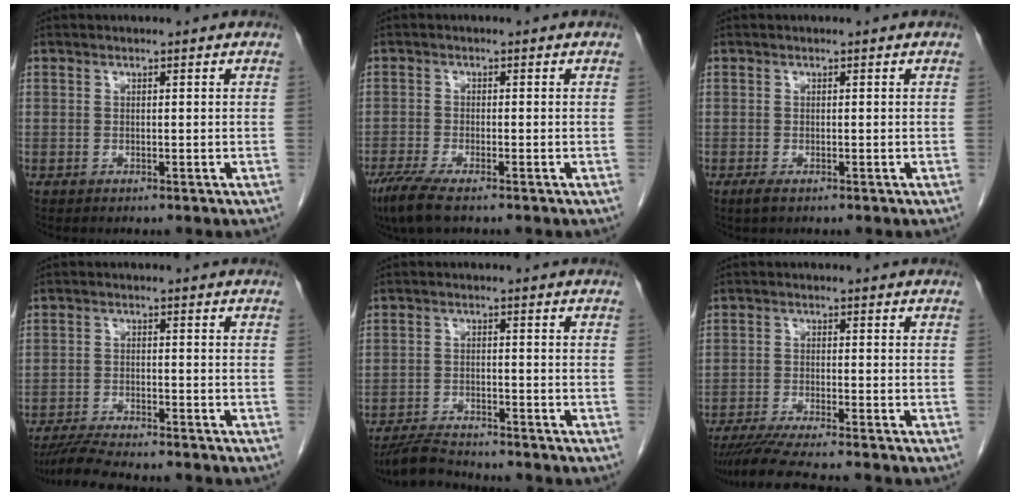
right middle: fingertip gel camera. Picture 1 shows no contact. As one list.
[{"total": 5.1, "force": [-3.7, 0.7, 3.6], "torque": [-0.073, -0.017, -0.066]}, {"total": 1.1, "force": [-0.7, 0.2, 0.8], "torque": [-0.023, -0.004, -0.012]}, {"total": 8.6, "force": [-7.7, 0.7, 3.7], "torque": [-0.060, -0.019, -0.126]}, {"total": 5.3, "force": [-5.1, 0.5, 1.2], "torque": [-0.025, -0.019, -0.094]}, {"total": 8.9, "force": [-7.8, -0.6, 4.2], "torque": [-0.058, -0.026, -0.127]}]